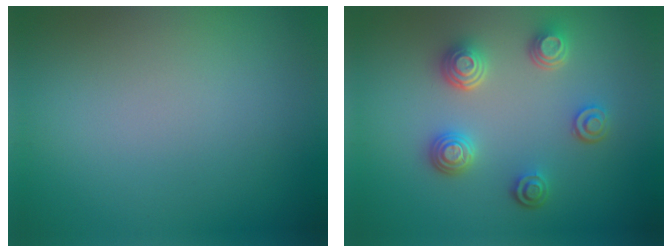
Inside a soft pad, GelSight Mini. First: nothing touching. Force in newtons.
{"total": 4.0, "press": 3.3, "slide": 2.1}